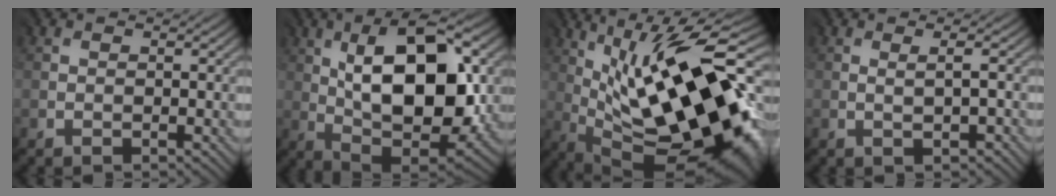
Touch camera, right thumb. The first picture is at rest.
{"total": 15.5, "force": [2.9, 7.3, 13.4], "torque": [-0.218, 0.013, 0.043]}
{"total": 19.7, "force": [1.5, 7.8, 18.1], "torque": [-0.294, 0.016, 0.024]}
{"total": 1.1, "force": [0.0, -0.3, 1.0], "torque": [-0.015, 0.000, 0.002]}